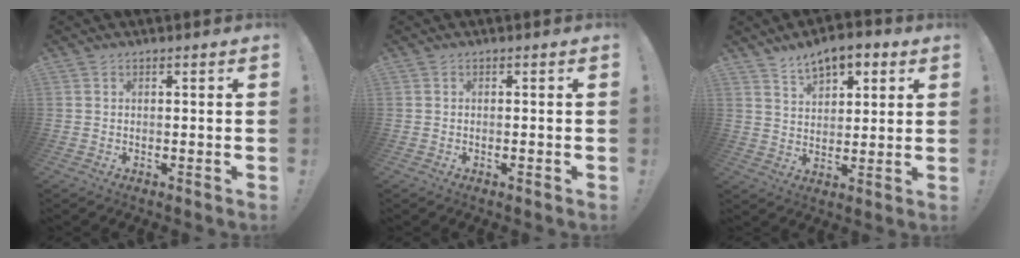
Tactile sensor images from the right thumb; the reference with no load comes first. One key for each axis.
{"total": 0.7, "fx": -0.6, "fy": 0.0, "fz": 0.4, "tx": -0.012, "ty": 0.002, "tz": -0.009}
{"total": 8.9, "fx": 5.8, "fy": 5.1, "fz": 4.4, "tx": -0.067, "ty": -0.022, "tz": 0.109}